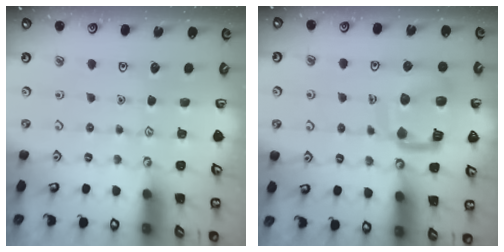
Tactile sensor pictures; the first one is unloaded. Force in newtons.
{"total": 13.1, "press": 13.0, "slide": 1.5}